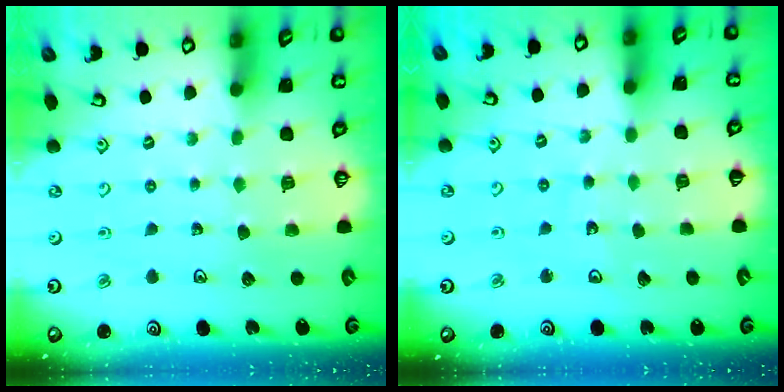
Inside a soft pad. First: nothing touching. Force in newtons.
{"total": 3.5, "press": 3.4, "slide": 0.6}